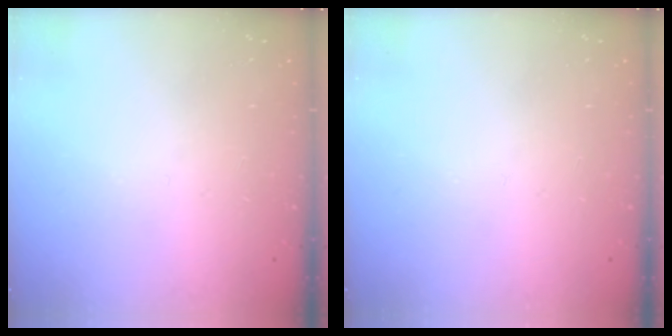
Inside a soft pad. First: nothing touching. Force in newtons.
{"total": 0.0}